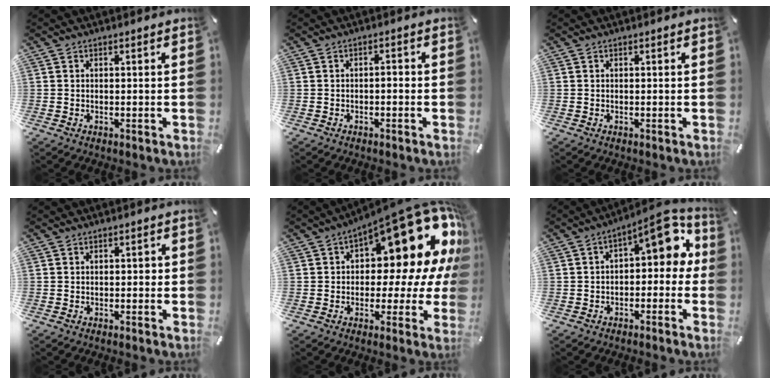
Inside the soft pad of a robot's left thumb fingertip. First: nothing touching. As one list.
[{"total": 1.8, "force": [-0.9, 0.8, 1.3], "torque": [-0.026, 0.006, -0.019]}, {"total": 0.0}, {"total": 0.6, "force": [-0.2, 0.5, 0.3], "torque": [-0.006, 0.003, -0.005]}, {"total": 22.1, "force": [9.6, 10.7, 16.7], "torque": [-0.213, -0.081, 0.163]}, {"total": 8.8, "force": [3.2, 4.2, 7.0], "torque": [-0.092, -0.027, 0.047]}]